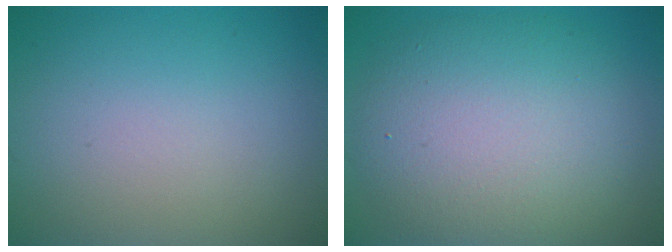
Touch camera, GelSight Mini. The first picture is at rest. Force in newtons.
{"total": 9.1, "press": 9.1, "slide": 0.7}